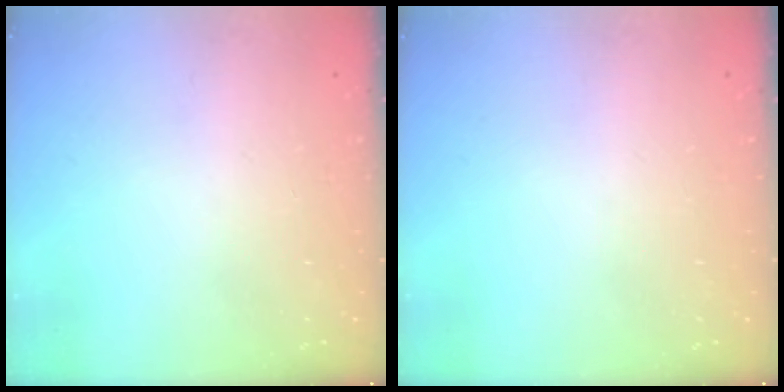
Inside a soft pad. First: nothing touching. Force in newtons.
{"total": 0.0}